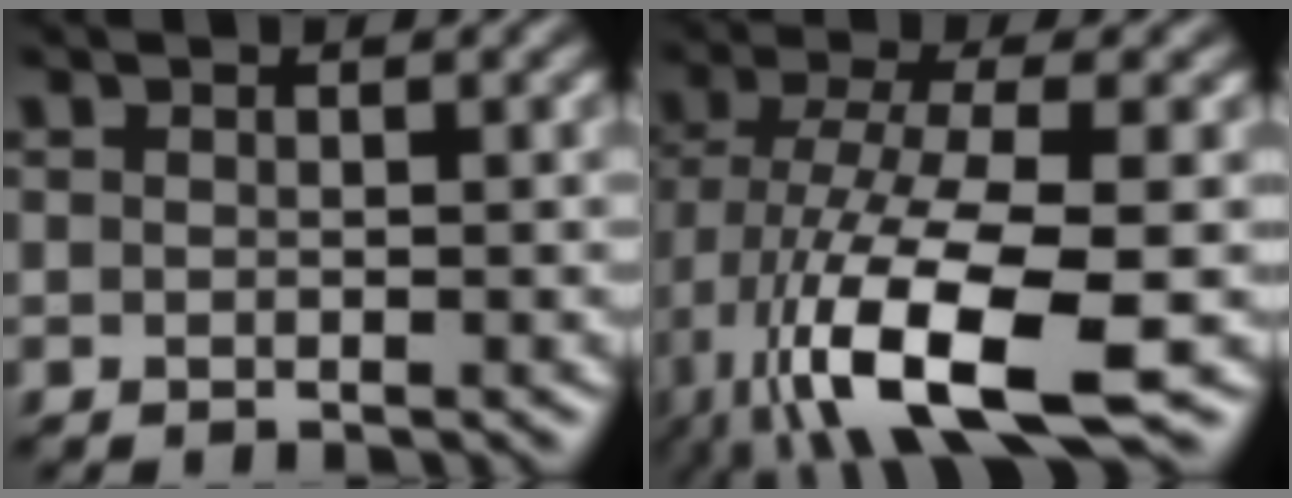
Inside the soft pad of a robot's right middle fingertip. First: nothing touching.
{"total": 11.7, "force": [-4.6, 3.7, 10.1], "torque": [-0.200, -0.012, -0.083]}